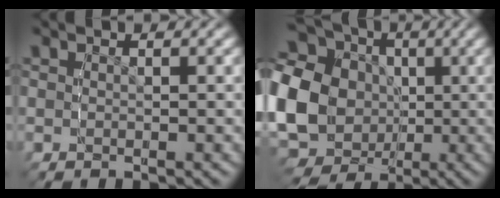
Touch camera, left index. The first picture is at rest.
{"total": 19.4, "force": [0.4, 17.2, 9.0], "torque": [-0.219, -0.033, -0.005]}